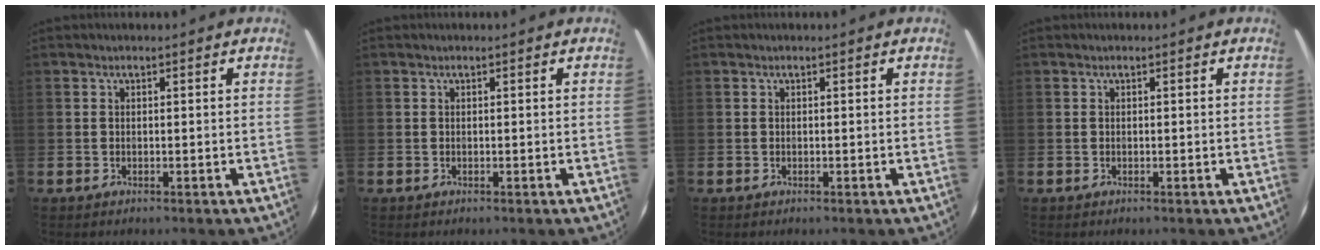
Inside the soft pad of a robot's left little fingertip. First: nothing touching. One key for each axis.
{"total": 0.0}
{"total": 0.0}
{"total": 0.0}